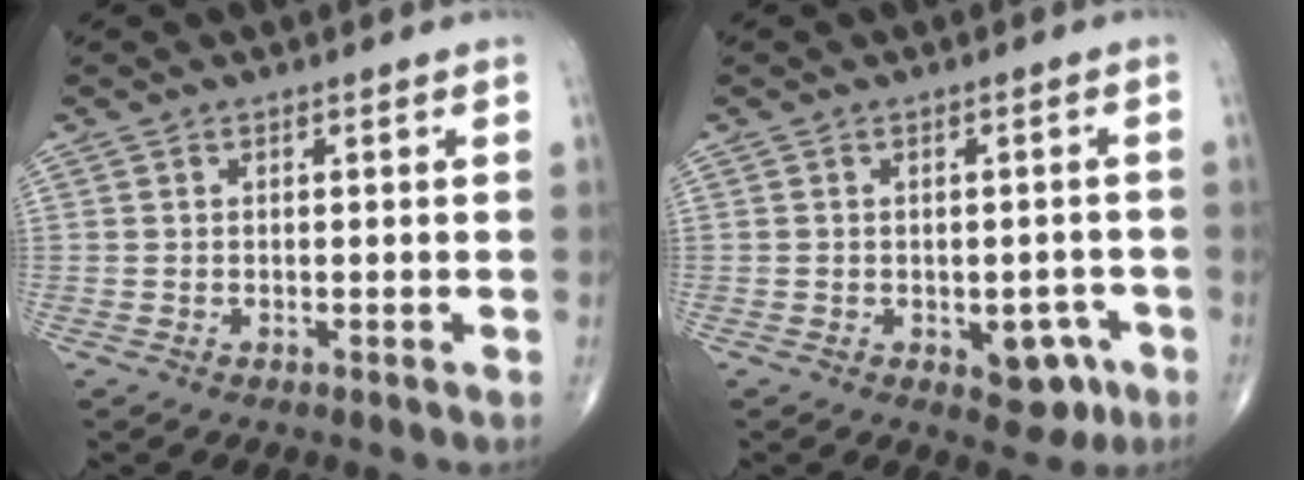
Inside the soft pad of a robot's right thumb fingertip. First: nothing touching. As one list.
[{"total": 6.1, "force": [-2.5, 3.7, 4.2], "torque": [-0.022, 0.013, -0.024]}]